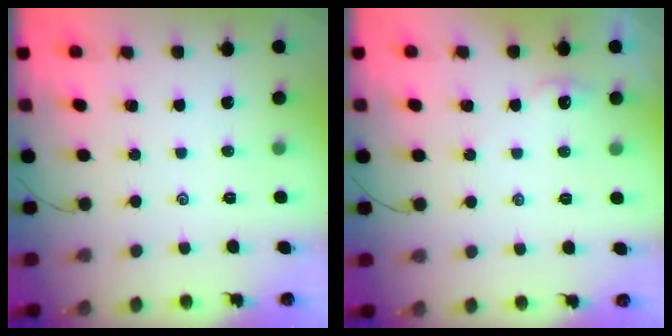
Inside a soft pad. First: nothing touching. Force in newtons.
{"total": 2.6, "press": 2.6, "slide": 0.3}